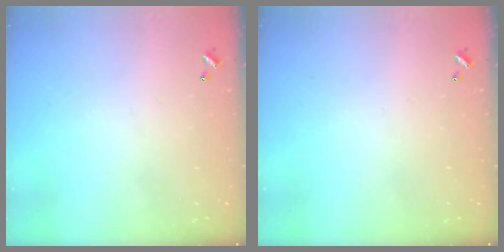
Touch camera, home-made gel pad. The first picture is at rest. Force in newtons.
{"total": 0.0}